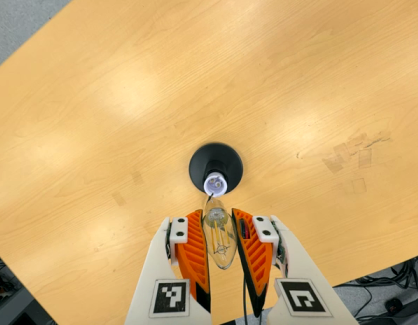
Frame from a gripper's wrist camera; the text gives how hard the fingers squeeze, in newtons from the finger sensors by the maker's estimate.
{"total": 18.5, "left": 19.6, "right": 17.5}